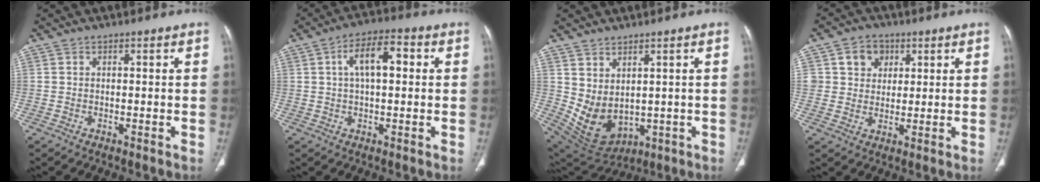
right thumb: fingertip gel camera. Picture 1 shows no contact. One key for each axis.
{"total": 8.3, "fx": 1.7, "fy": 3.8, "fz": 7.2, "tx": -0.116, "ty": 0.020, "tz": 0.021}
{"total": 9.2, "fx": 1.4, "fy": 6.0, "fz": 6.8, "tx": -0.112, "ty": -0.020, "tz": 0.062}
{"total": 5.8, "fx": 2.0, "fy": 5.1, "fz": 1.8, "tx": 0.003, "ty": -0.002, "tz": 0.031}